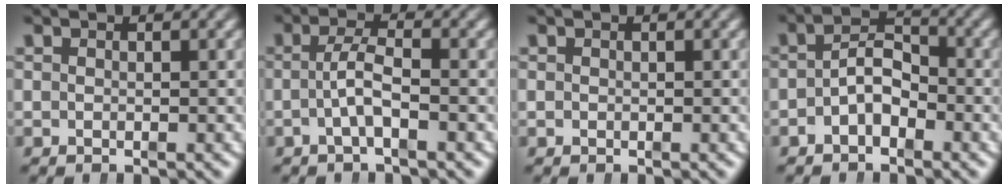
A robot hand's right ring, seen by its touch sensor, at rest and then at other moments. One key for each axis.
{"total": 2.6, "fx": -1.1, "fy": 0.2, "fz": 2.3, "tx": -0.045, "ty": 0.000, "tz": -0.020}
{"total": 0.0}
{"total": 4.0, "fx": -1.7, "fy": 2.6, "fz": 2.4, "tx": -0.038, "ty": -0.009, "tz": -0.032}